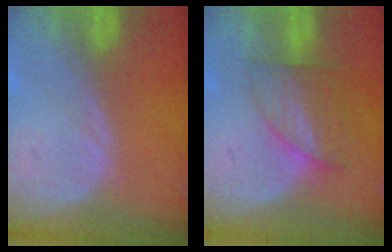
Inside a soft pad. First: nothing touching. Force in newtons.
{"total": 6.0, "press": 5.6, "slide": 2.2}